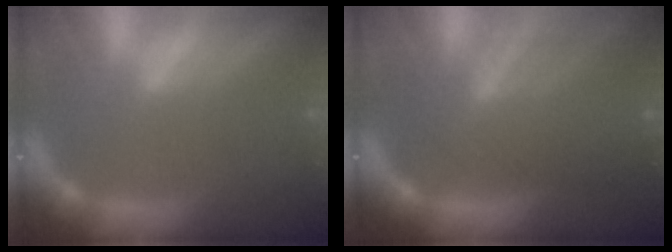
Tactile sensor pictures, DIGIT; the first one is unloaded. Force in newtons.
{"total": 7.6}